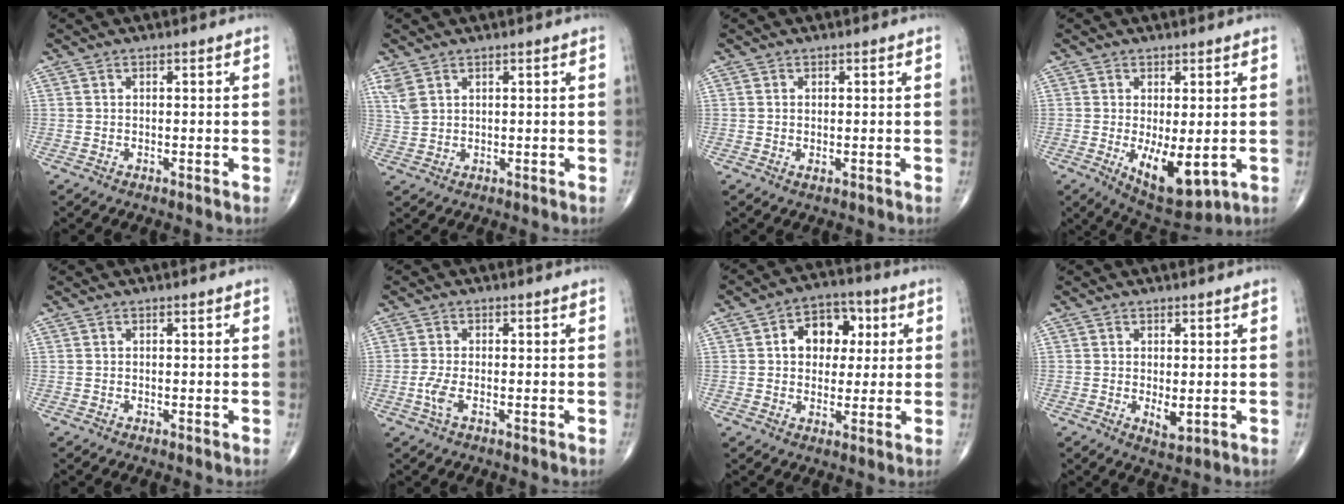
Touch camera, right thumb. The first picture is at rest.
{"total": 3.1, "force": [1.9, 1.5, 1.9], "torque": [-0.046, 0.002, 0.051]}
{"total": 0.6, "force": [0.0, 0.3, 0.5], "torque": [-0.011, -0.002, 0.002]}
{"total": 9.6, "force": [-1.8, 4.1, 8.5], "torque": [-0.120, -0.024, -0.013]}
{"total": 0.0}
{"total": 2.7, "force": [-0.9, 0.8, 2.4], "torque": [-0.064, -0.006, -0.022]}
{"total": 10.1, "force": [2.3, 7.4, 6.6], "torque": [-0.051, 0.012, 0.029]}
{"total": 2.7, "force": [-0.1, 1.1, 2.5], "torque": [-0.036, -0.010, 0.004]}